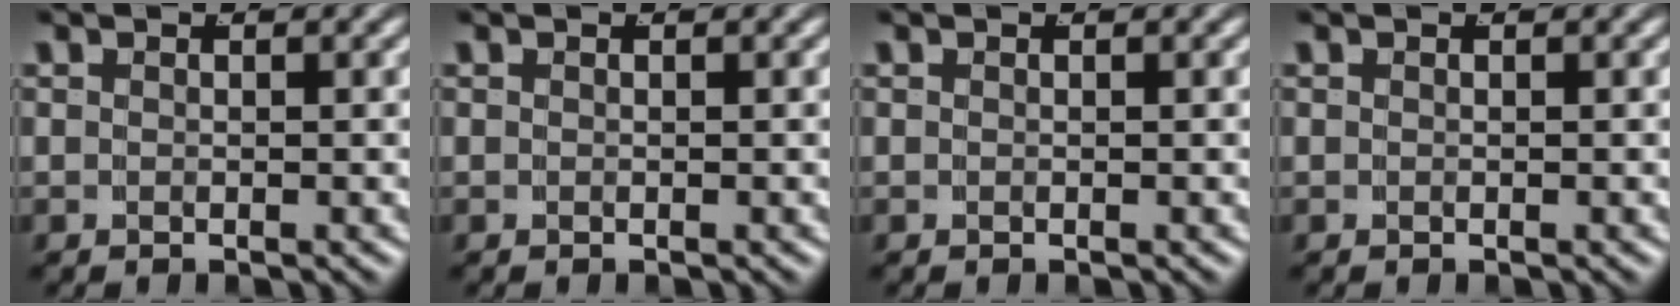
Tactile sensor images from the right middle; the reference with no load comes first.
{"total": 0.0}
{"total": 0.0}
{"total": 0.0}